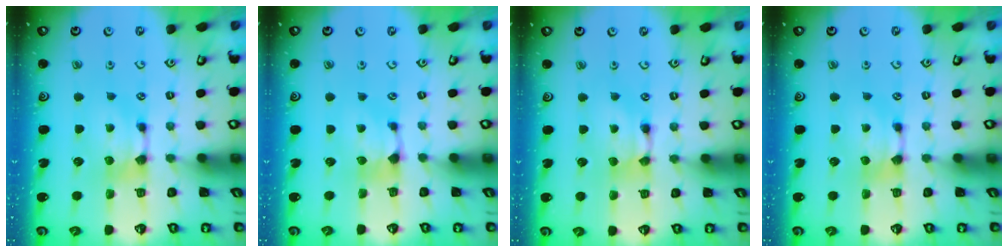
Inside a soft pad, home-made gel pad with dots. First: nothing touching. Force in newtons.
{"total": 0.9, "press": 0.2, "slide": 0.9}
{"total": 1.7, "press": 1.7, "slide": 0.1}
{"total": 0.0}